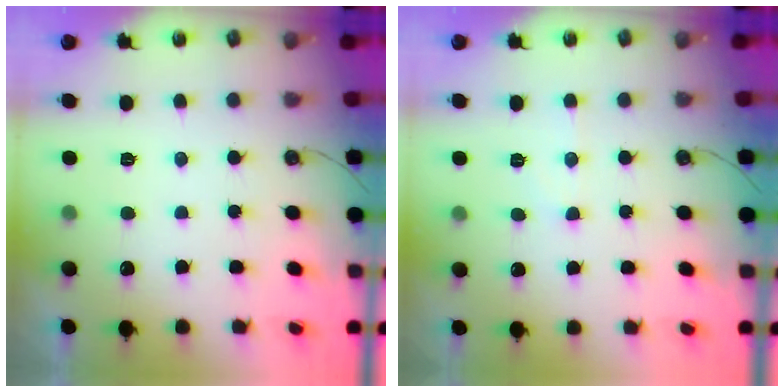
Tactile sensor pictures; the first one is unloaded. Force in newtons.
{"total": 5.3, "press": 5.2, "slide": 0.6}